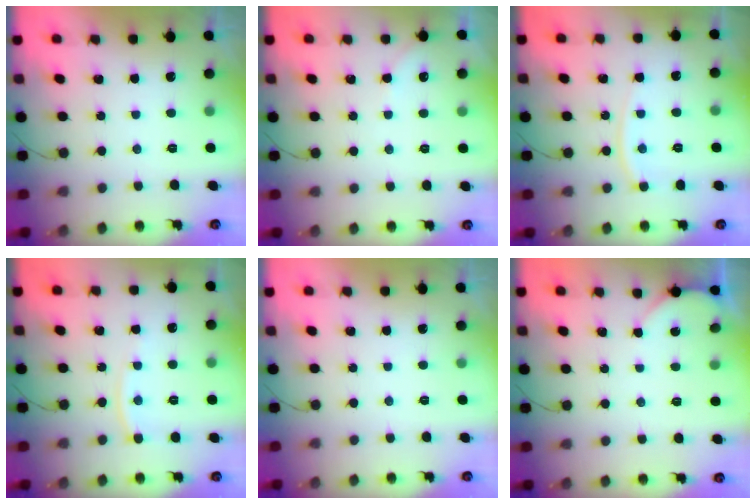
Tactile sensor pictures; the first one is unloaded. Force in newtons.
{"total": 1.7, "press": 1.6, "slide": 0.3}
{"total": 6.0, "press": 5.9, "slide": 0.9}
{"total": 5.5, "press": 5.5, "slide": 0.6}
{"total": 0.0}
{"total": 1.9, "press": 1.9, "slide": 0.3}